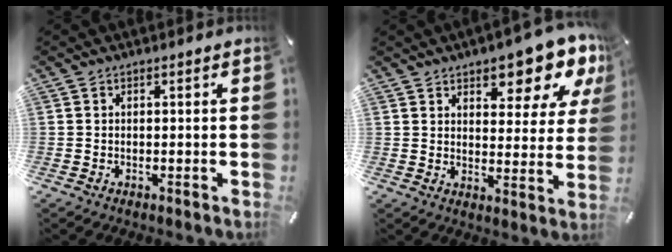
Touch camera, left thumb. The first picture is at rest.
{"total": 10.2, "force": [7.7, 4.4, 5.1], "torque": [-0.053, -0.064, 0.128]}